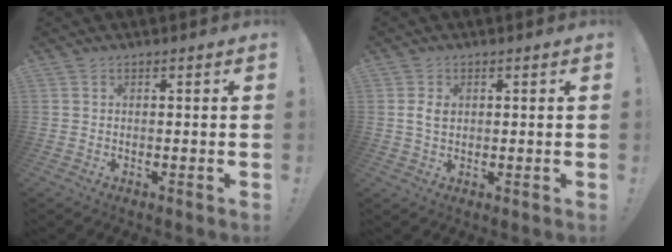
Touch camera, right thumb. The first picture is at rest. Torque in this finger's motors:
{"motor_torque": [0.00, 0.02, 0.00, 0.00, 0.00]}